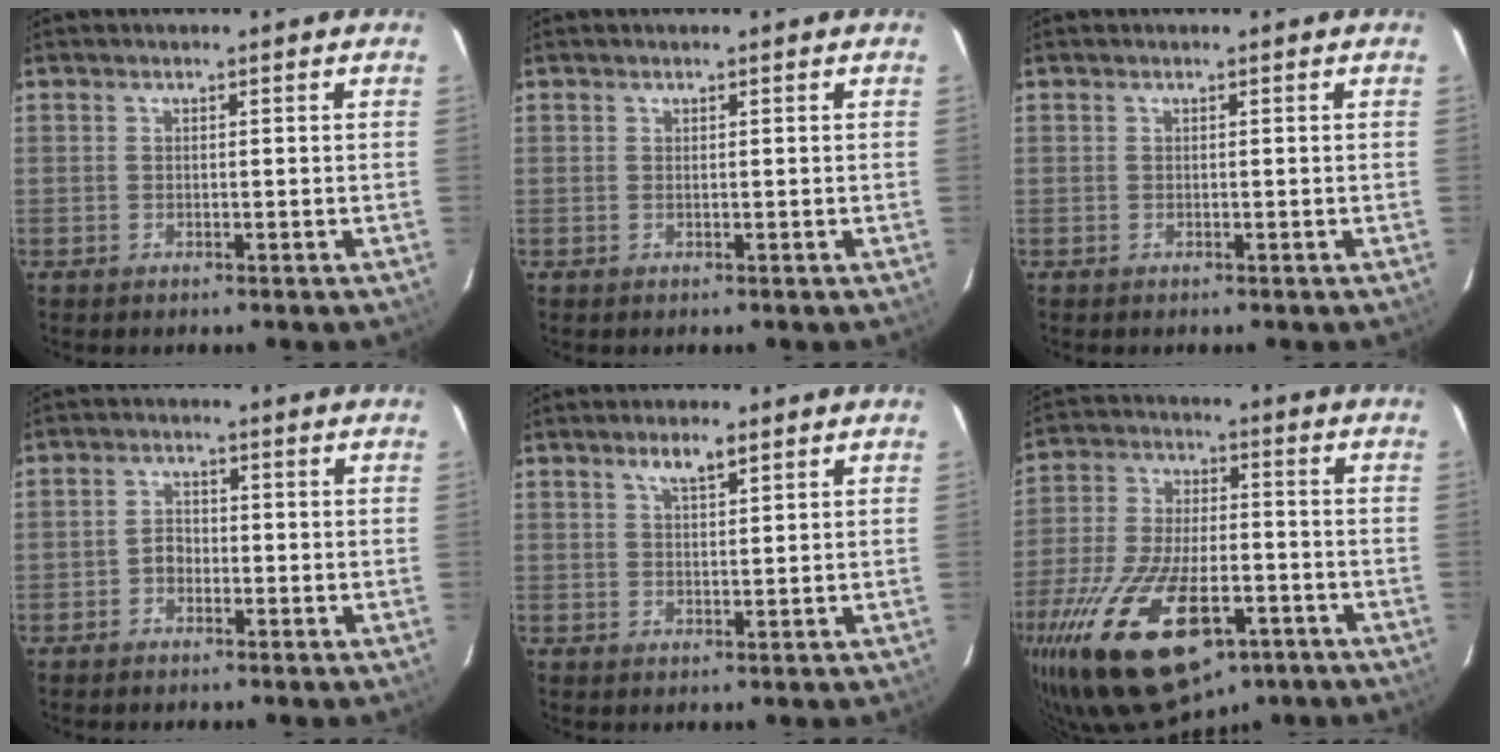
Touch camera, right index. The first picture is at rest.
{"total": 0.0}
{"total": 0.0}
{"total": 2.6, "force": [-1.1, 2.0, 1.0], "torque": [-0.021, 0.009, -0.021]}
{"total": 3.4, "force": [2.3, 0.9, 2.4], "torque": [-0.041, 0.005, 0.040]}
{"total": 26.1, "force": [-13.9, 12.3, 18.4], "torque": [-0.381, -0.046, -0.222]}